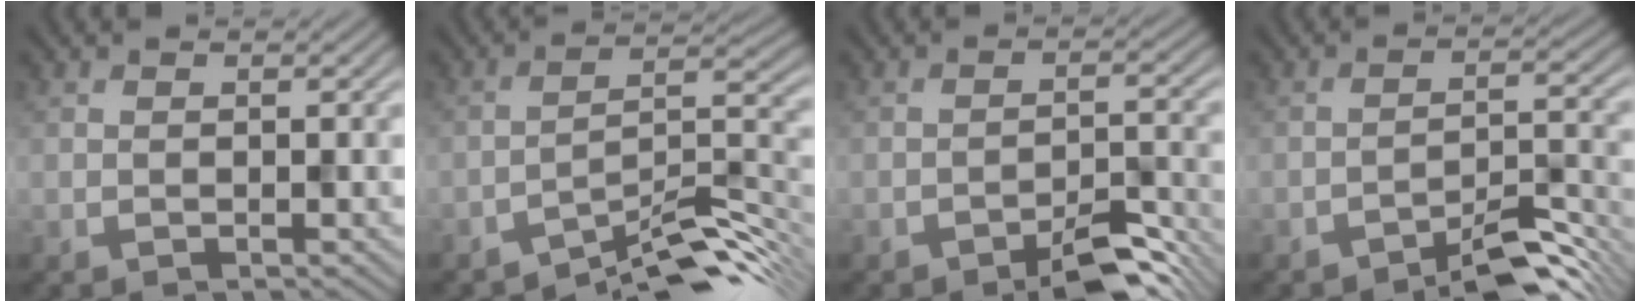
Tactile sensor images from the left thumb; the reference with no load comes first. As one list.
[{"total": 9.0, "force": [-7.1, 1.8, 5.2], "torque": [-0.077, 0.009, -0.129]}, {"total": 5.6, "force": [-4.0, 1.7, 3.6], "torque": [-0.049, 0.007, -0.062]}, {"total": 6.0, "force": [-4.6, 1.4, 3.6], "torque": [-0.051, 0.011, -0.072]}]